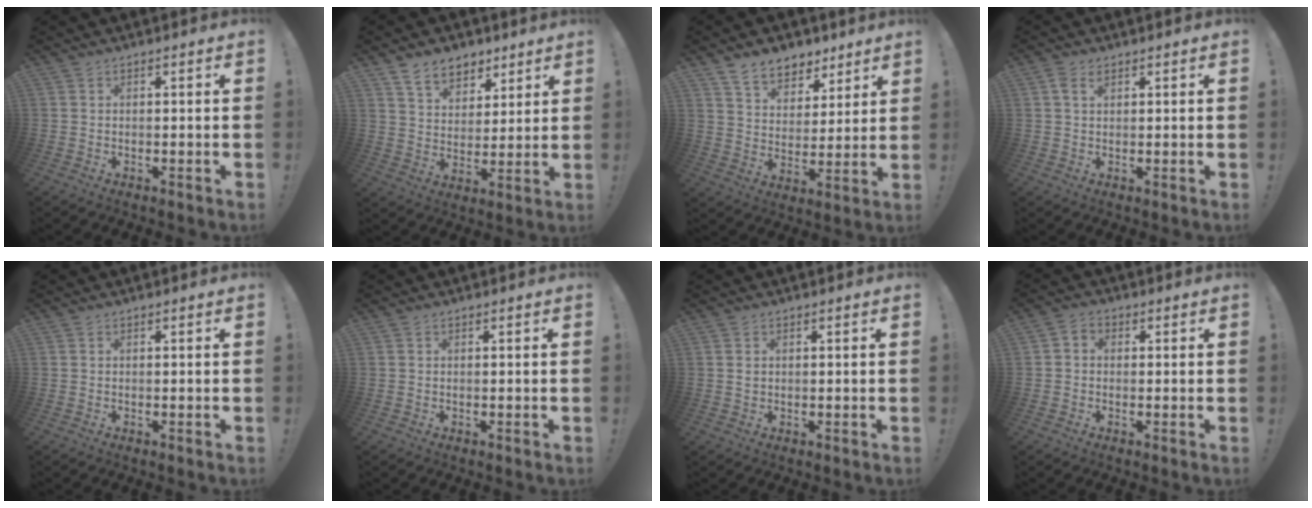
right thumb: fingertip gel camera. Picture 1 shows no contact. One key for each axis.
{"total": 10.1, "fx": 7.1, "fy": 6.5, "fz": 3.2, "tx": -0.053, "ty": -0.043, "tz": 0.138}
{"total": 10.0, "fx": 7.6, "fy": 6.0, "fz": 2.6, "tx": -0.047, "ty": -0.055, "tz": 0.149}
{"total": 2.7, "fx": 1.4, "fy": 1.5, "fz": 1.8, "tx": -0.028, "ty": -0.002, "tz": 0.024}
{"total": 0.0}
{"total": 0.0}
{"total": 0.8, "fx": 0.2, "fy": 0.7, "fz": 0.3, "tx": -0.004, "ty": 0.003, "tz": 0.004}
{"total": 2.8, "fx": -0.4, "fy": 2.2, "fz": 1.6, "tx": -0.026, "ty": 0.007, "tz": -0.007}